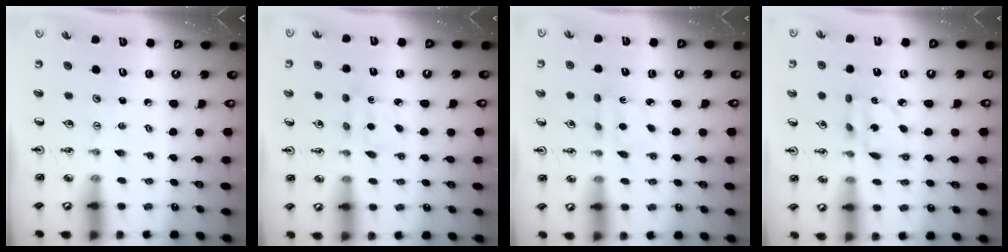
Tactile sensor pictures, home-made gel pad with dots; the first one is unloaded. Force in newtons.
{"total": 3.4, "press": 3.4, "slide": 0.5}
{"total": 2.3, "press": 2.3, "slide": 0.3}
{"total": 6.8, "press": 6.8, "slide": 0.2}